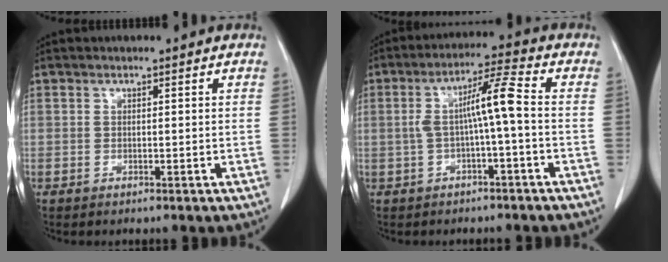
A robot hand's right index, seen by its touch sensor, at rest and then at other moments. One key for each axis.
{"total": 6.8, "fx": -0.5, "fy": 0.0, "fz": 6.8, "tx": -0.124, "ty": 0.025, "tz": -0.006}